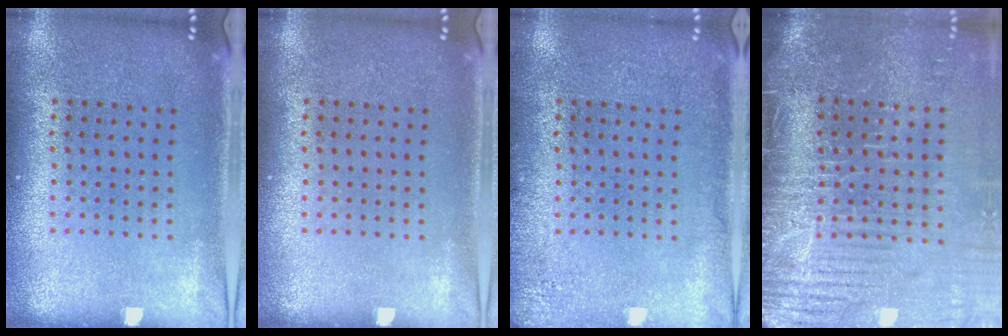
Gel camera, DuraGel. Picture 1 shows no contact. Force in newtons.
{"total": 0.0}
{"total": 1.8, "press": 1.8, "slide": 0.3}
{"total": 4.7, "press": 4.1, "slide": 2.3}